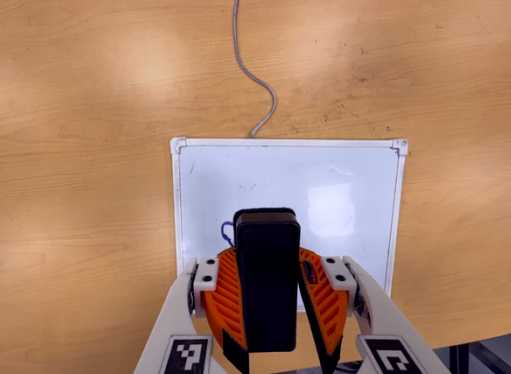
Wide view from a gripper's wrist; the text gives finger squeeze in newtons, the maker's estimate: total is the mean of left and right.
{"total": 9.7, "left": 9.0, "right": 10.4}